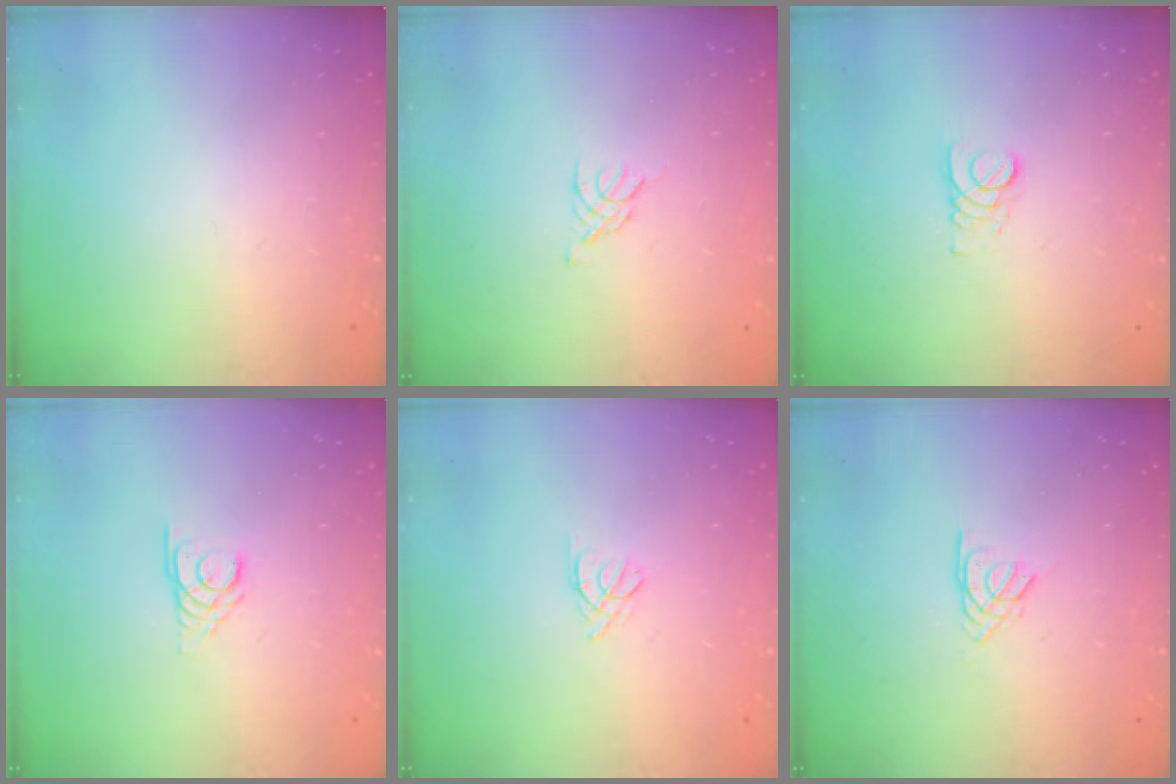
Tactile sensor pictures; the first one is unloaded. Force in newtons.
{"total": 0.8, "press": 0.7, "slide": 0.3}
{"total": 2.7, "press": 2.7, "slide": 0.3}
{"total": 2.7, "press": 2.7, "slide": 0.3}
{"total": 3.0, "press": 2.9, "slide": 0.7}
{"total": 2.5, "press": 2.4, "slide": 0.5}